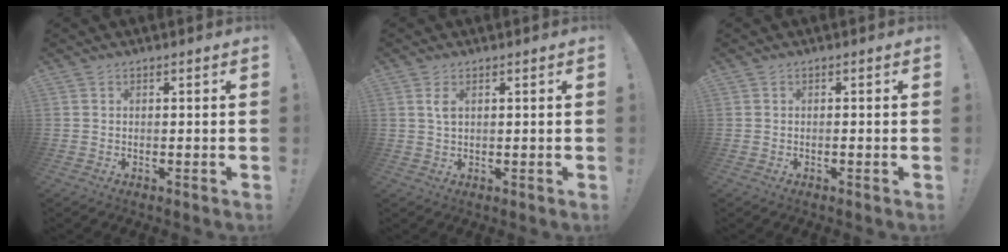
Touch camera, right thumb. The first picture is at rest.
{"total": 2.6, "force": [1.0, 1.2, 2.1], "torque": [-0.030, -0.003, 0.014]}
{"total": 0.6, "force": [-0.5, 0.0, 0.2], "torque": [-0.010, 0.001, -0.008]}